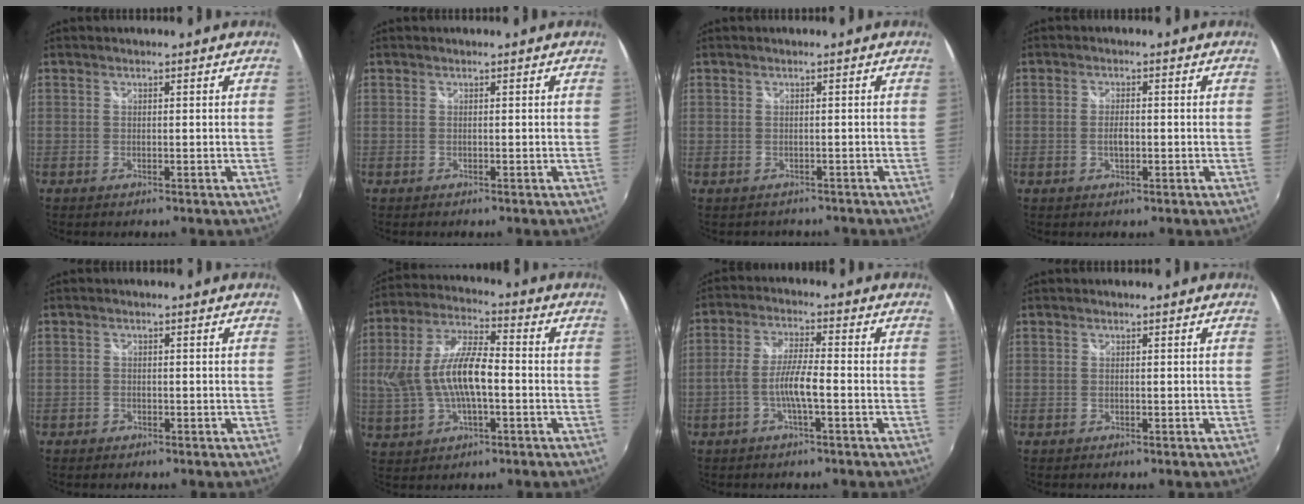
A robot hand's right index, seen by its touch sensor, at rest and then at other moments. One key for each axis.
{"total": 0.0}
{"total": 1.6, "fx": -0.9, "fy": 1.3, "fz": 0.1, "tx": -0.003, "ty": -0.001, "tz": -0.008}
{"total": 2.6, "fx": -0.5, "fy": 1.3, "fz": 2.2, "tx": -0.039, "ty": -0.002, "tz": -0.008}
{"total": 0.6, "fx": -0.6, "fy": 0.1, "fz": 0.0, "tx": 0.000, "ty": 0.001, "tz": -0.012}
{"total": 13.7, "fx": -1.3, "fy": 5.9, "fz": 12.3, "tx": -0.252, "ty": 0.009, "tz": -0.020}
{"total": 6.2, "fx": -2.2, "fy": 0.7, "fz": 5.7, "tx": -0.120, "ty": 0.005, "tz": -0.040}
{"total": 0.0}